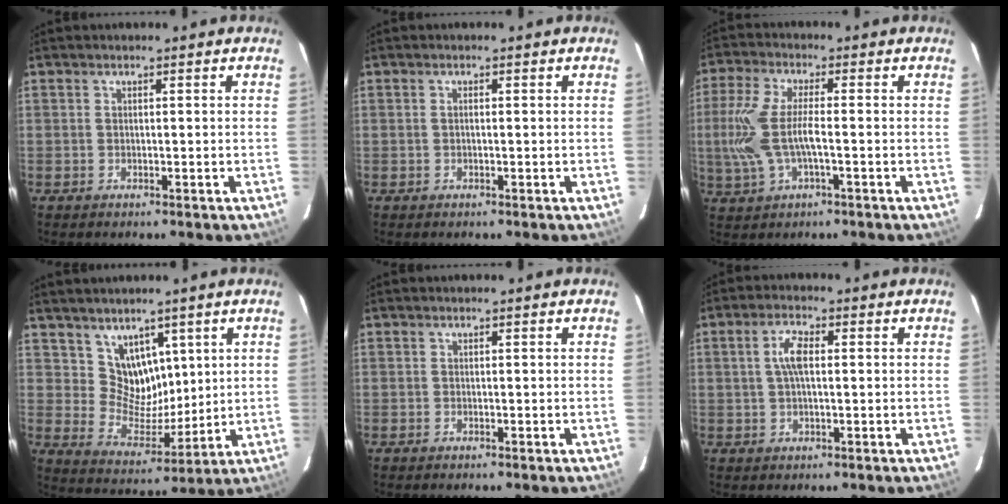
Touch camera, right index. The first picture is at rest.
{"total": 0.5, "force": [0.1, 0.2, 0.5], "torque": [-0.010, 0.004, 0.002]}
{"total": 10.2, "force": [-1.5, 3.2, 9.6], "torque": [-0.211, -0.003, -0.028]}
{"total": 8.5, "force": [4.8, 6.4, 2.8], "torque": [-0.041, 0.002, 0.103]}
{"total": 0.0}
{"total": 4.4, "force": [0.6, 1.7, 4.0], "torque": [-0.081, 0.010, 0.012]}